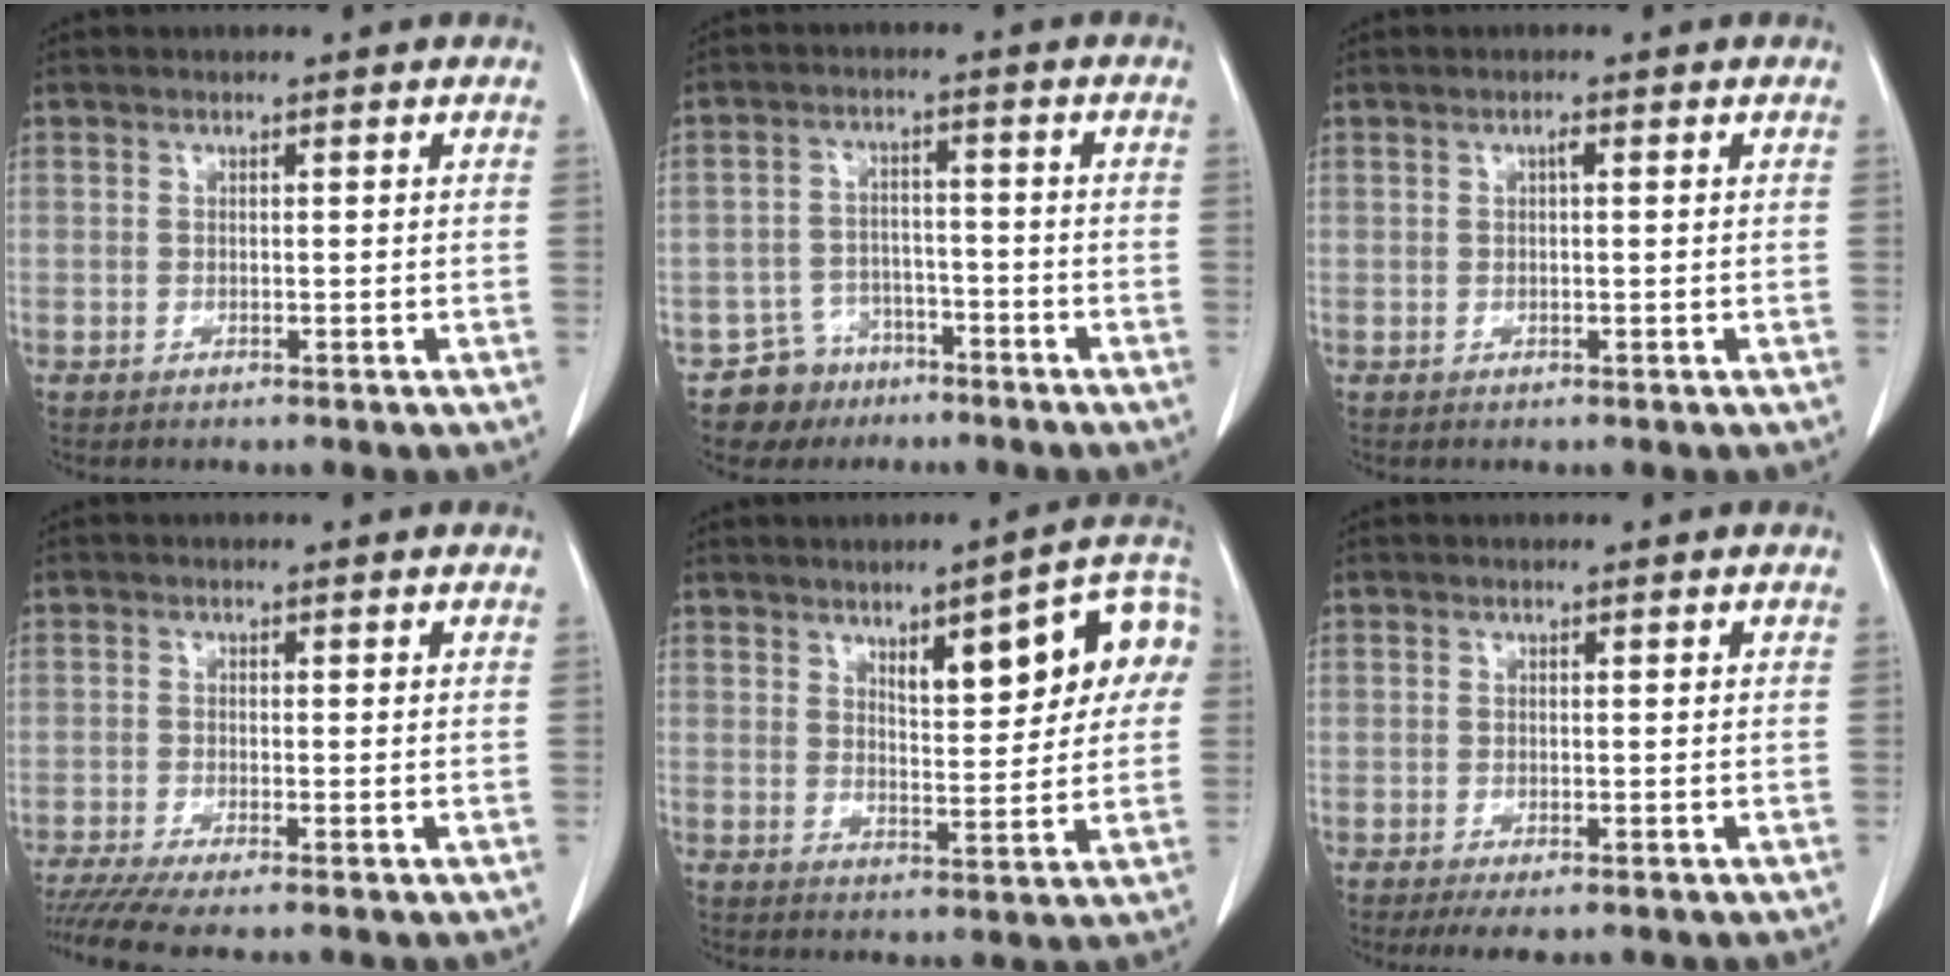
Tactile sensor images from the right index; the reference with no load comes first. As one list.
[{"total": 5.9, "force": [-4.1, 4.2, -0.2], "torque": [0.012, 0.012, -0.067]}, {"total": 0.8, "force": [0.2, 0.2, 0.7], "torque": [-0.014, 0.002, 0.003]}, {"total": 4.7, "force": [-3.6, -0.2, 3.0], "torque": [-0.056, -0.010, -0.066]}, {"total": 12.3, "force": [4.1, 3.3, 11.1], "torque": [-0.142, 0.027, 0.057]}, {"total": 1.6, "force": [-0.8, 0.7, 1.2], "torque": [-0.019, -0.002, -0.009]}]